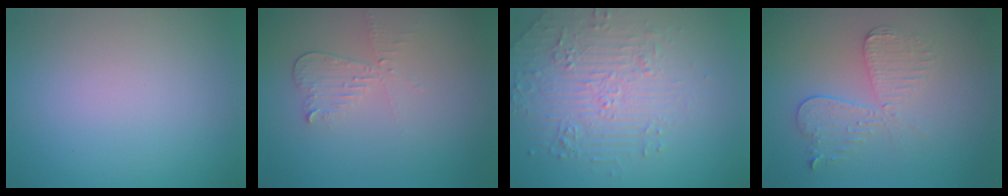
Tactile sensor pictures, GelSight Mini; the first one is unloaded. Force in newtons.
{"total": 2.1, "press": 2.1, "slide": 0.2}
{"total": 4.6, "press": 4.0, "slide": 2.3}
{"total": 3.4, "press": 3.0, "slide": 1.7}